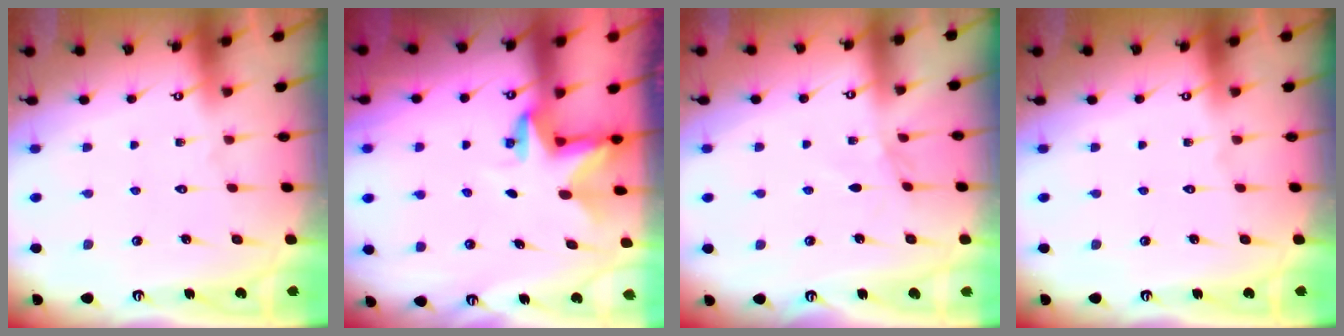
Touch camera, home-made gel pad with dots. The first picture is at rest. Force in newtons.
{"total": 2.8, "press": 2.8, "slide": 0.2}
{"total": 2.6, "press": 2.5, "slide": 0.4}
{"total": 0.0}